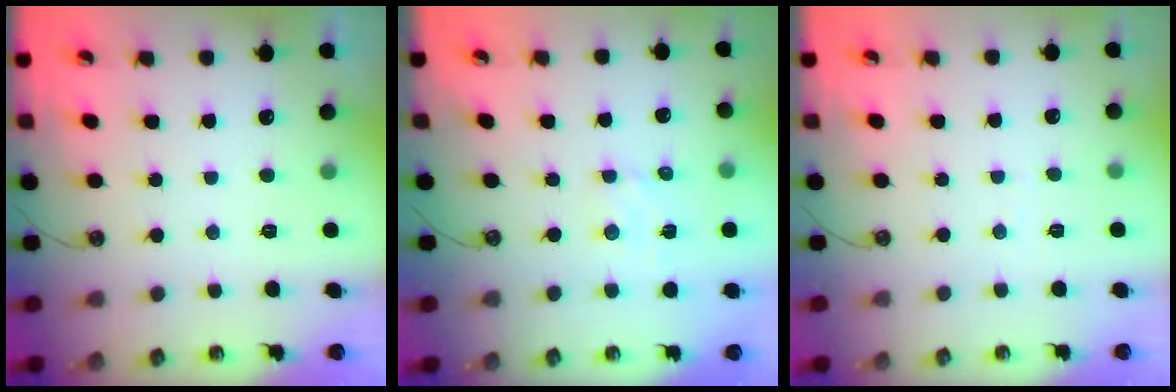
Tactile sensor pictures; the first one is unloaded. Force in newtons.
{"total": 2.8, "press": 2.8, "slide": 0.3}
{"total": 2.6, "press": 2.6, "slide": 0.4}